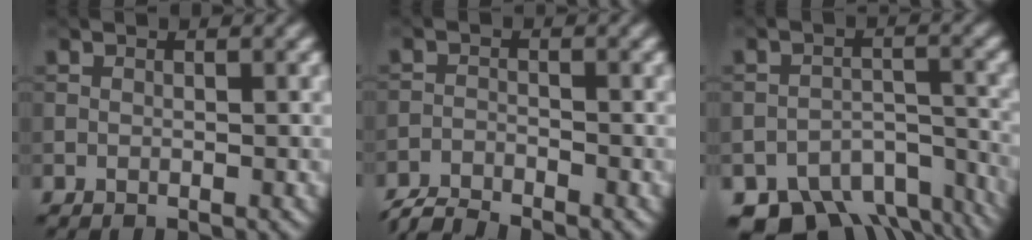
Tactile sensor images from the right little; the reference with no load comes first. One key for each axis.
{"total": 3.3, "fx": -3.2, "fy": 0.2, "fz": 0.7, "tx": -0.018, "ty": -0.006, "tz": -0.070}
{"total": 10.2, "fx": -8.6, "fy": 4.4, "fz": 3.5, "tx": -0.042, "ty": -0.018, "tz": -0.115}